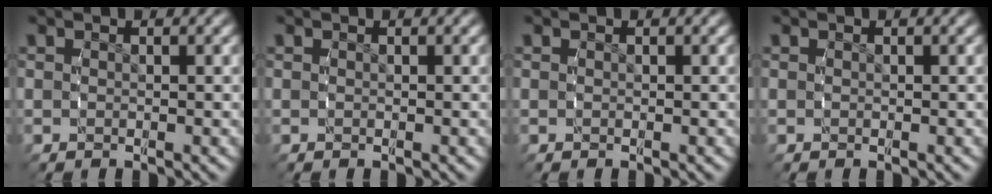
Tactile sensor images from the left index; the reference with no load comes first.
{"total": 0.0}
{"total": 0.0}
{"total": 0.0}